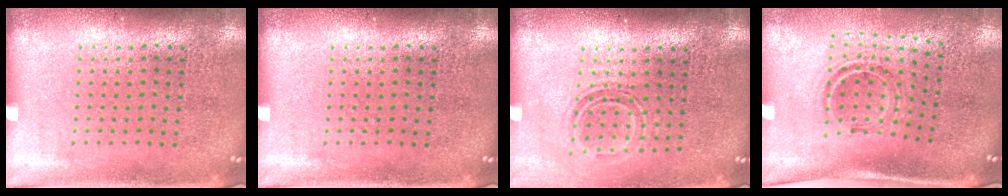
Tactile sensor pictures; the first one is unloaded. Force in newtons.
{"total": 0.0}
{"total": 1.5, "press": 1.1, "slide": 1.0}
{"total": 1.1, "press": 1.0, "slide": 0.4}